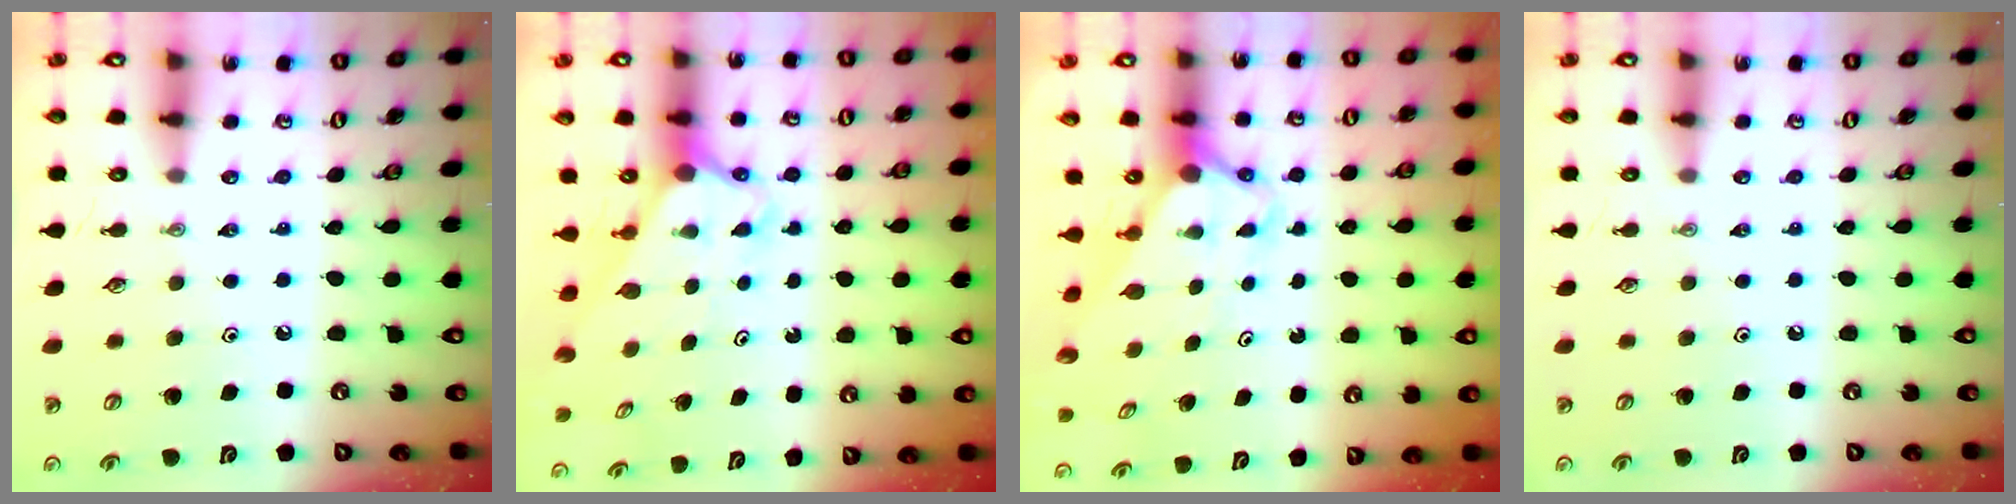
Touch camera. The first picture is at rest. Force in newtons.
{"total": 2.6, "press": 2.6, "slide": 0.1}
{"total": 3.1, "press": 3.1, "slide": 0.2}
{"total": 0.0}